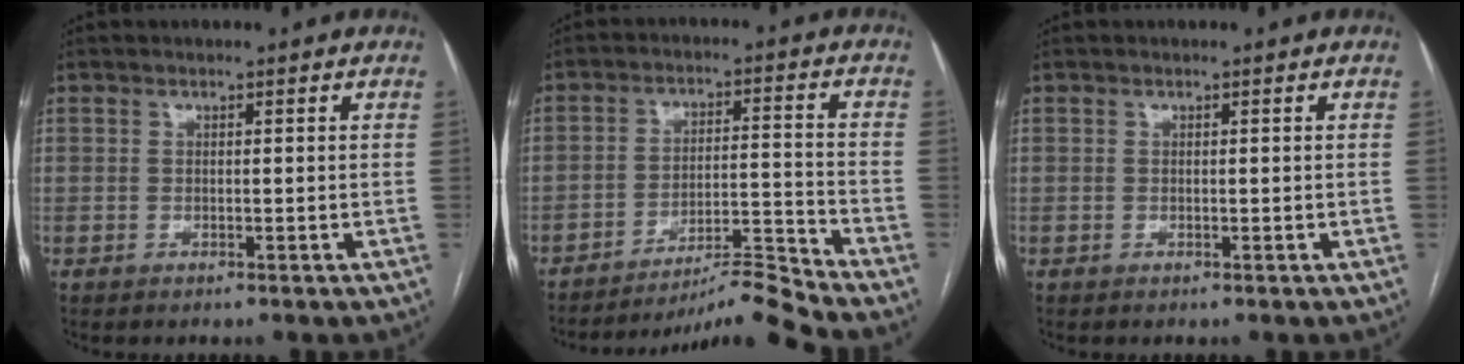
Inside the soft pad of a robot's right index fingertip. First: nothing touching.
{"total": 9.0, "force": [-8.2, -3.5, 0.8], "torque": [-0.008, 0.023, -0.142]}
{"total": 0.0}